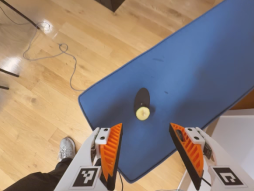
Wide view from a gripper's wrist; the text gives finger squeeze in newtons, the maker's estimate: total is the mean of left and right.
{"total": 0.0}